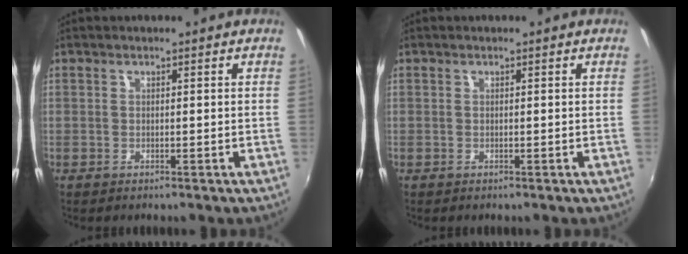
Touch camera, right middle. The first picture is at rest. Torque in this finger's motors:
{"motor_torque": [0.14, -0.19, 0.00, 0.01]}